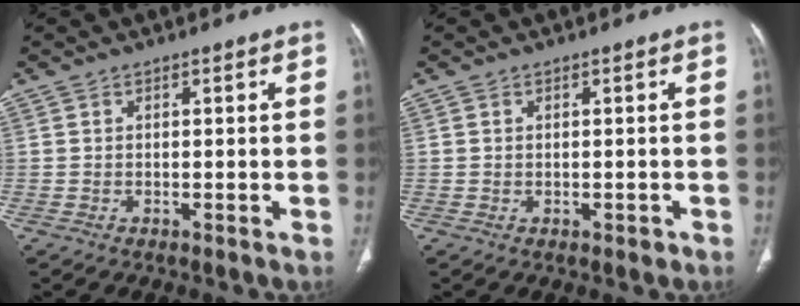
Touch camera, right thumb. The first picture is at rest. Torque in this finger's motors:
{"motor_torque": [-0.30, -0.01, -0.16, 0.03, 0.07]}